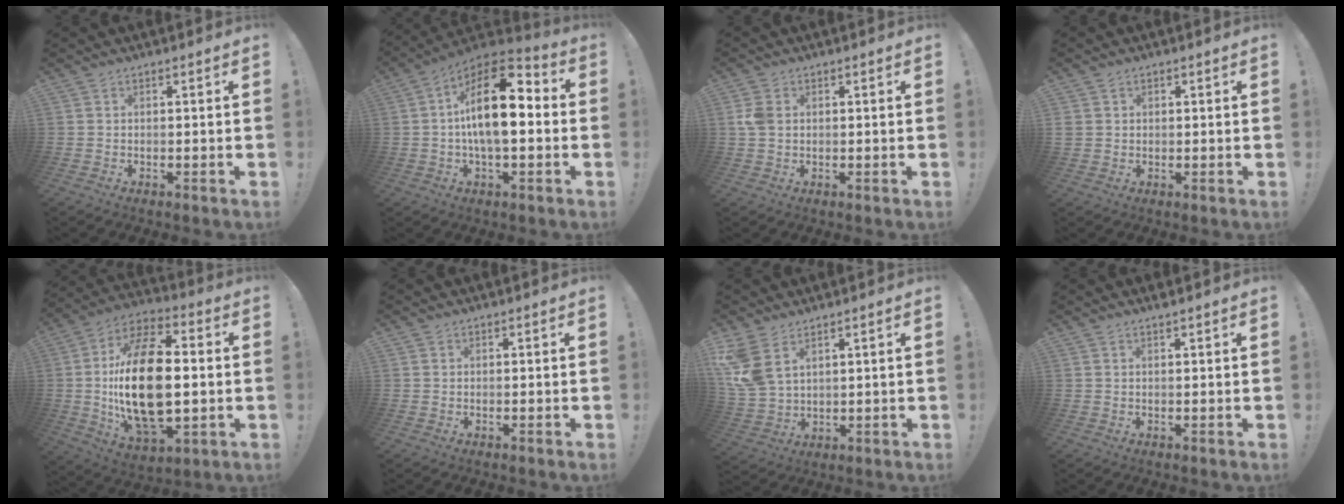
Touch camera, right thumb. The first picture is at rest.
{"total": 18.0, "force": [1.3, 8.1, 16.0], "torque": [-0.266, -0.001, 0.015]}
{"total": 4.0, "force": [0.8, 2.9, 2.6], "torque": [-0.041, 0.000, 0.012]}
{"total": 2.4, "force": [0.9, 2.2, 0.2], "torque": [0.000, 0.001, 0.018]}
{"total": 25.5, "force": [-0.4, 14.0, 21.3], "torque": [-0.401, 0.000, -0.007]}
{"total": 0.0}
{"total": 9.6, "force": [5.2, 5.4, 5.9], "torque": [-0.117, -0.023, 0.105]}
{"total": 1.2, "force": [1.0, -0.3, 0.6], "torque": [-0.008, -0.004, 0.017]}